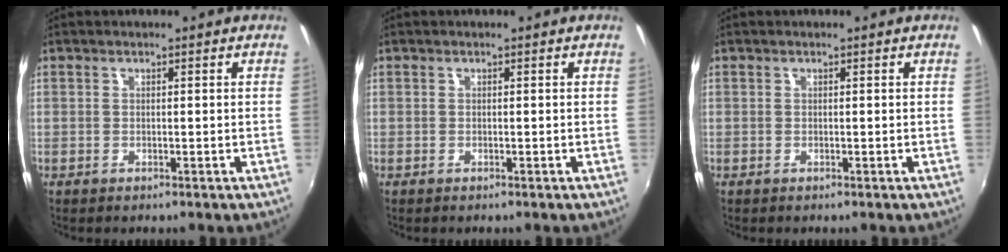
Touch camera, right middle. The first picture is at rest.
{"total": 0.0}
{"total": 0.0}